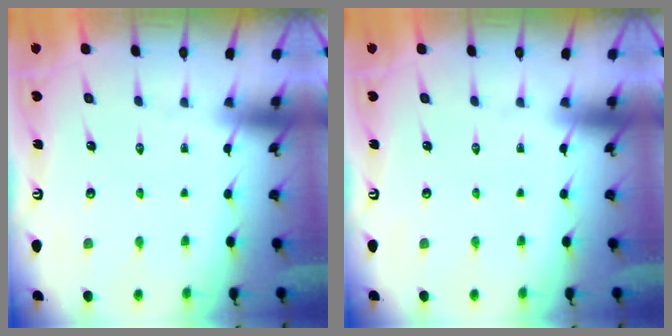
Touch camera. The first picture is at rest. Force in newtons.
{"total": 0.0}